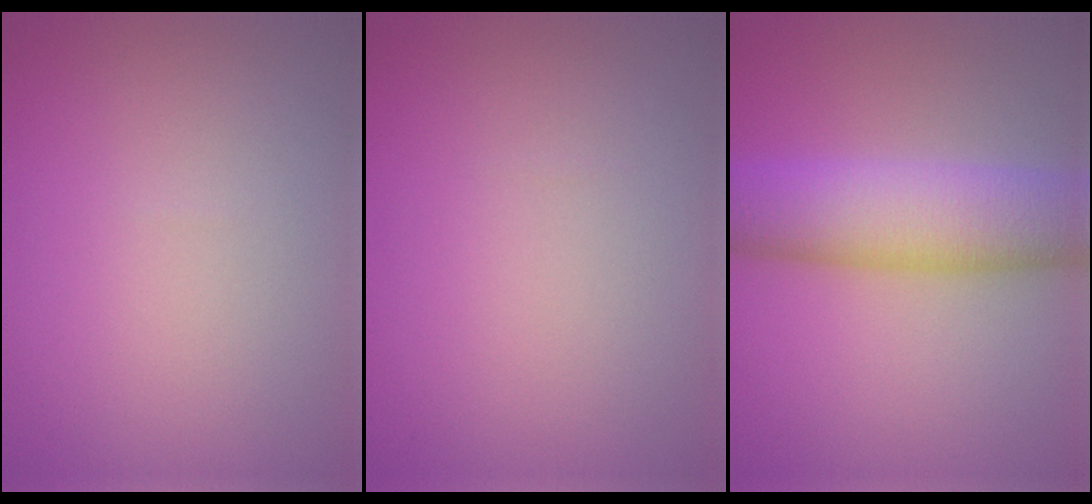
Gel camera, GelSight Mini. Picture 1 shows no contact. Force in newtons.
{"total": 0.0}
{"total": 8.3, "press": 8.3, "slide": 0.2}